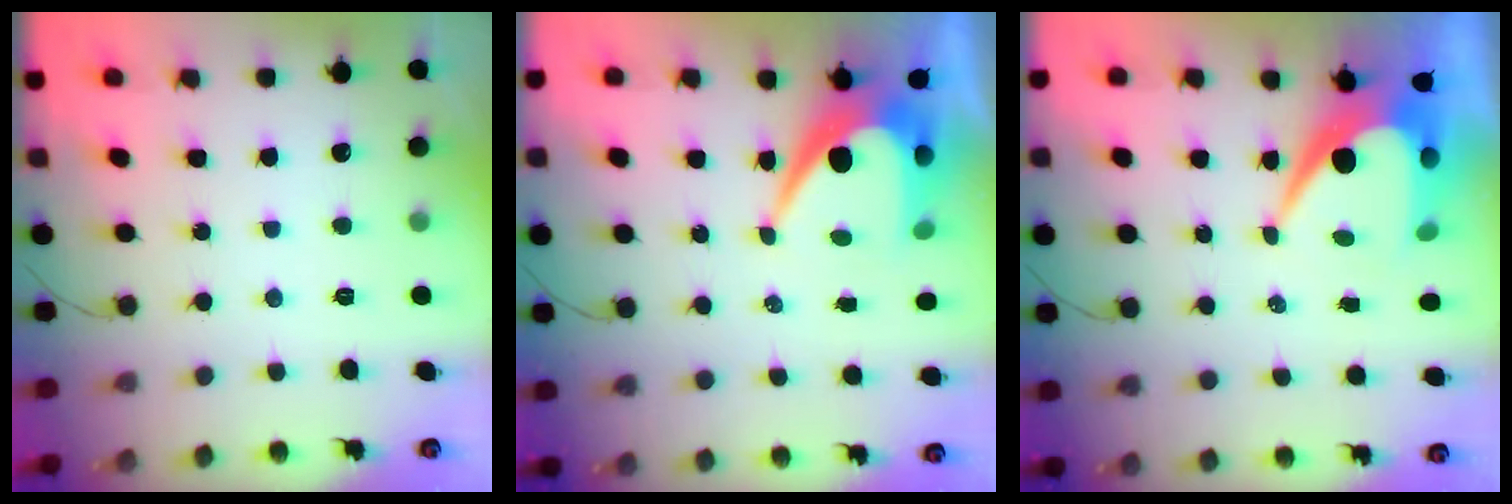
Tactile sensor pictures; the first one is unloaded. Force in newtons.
{"total": 10.4, "press": 10.3, "slide": 0.8}
{"total": 11.0, "press": 10.9, "slide": 0.9}